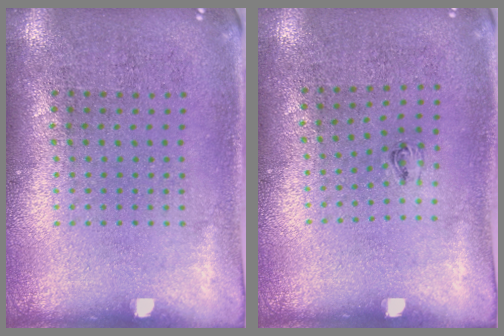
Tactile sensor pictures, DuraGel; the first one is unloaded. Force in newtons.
{"total": 0.5, "press": 0.2, "slide": 0.5}